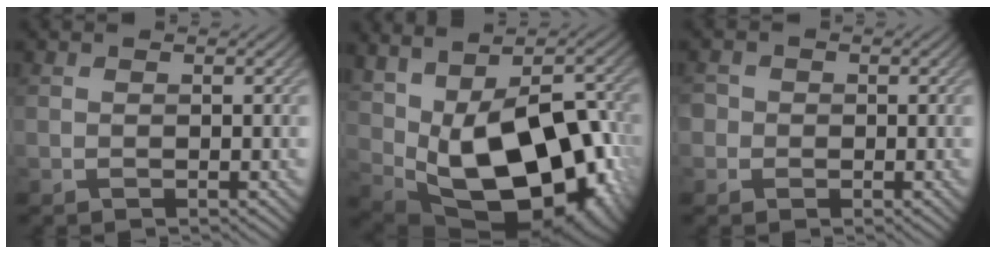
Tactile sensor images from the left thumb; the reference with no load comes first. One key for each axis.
{"total": 20.2, "fx": -1.0, "fy": 11.3, "fz": 16.7, "tx": -0.256, "ty": -0.024, "tz": 0.026}
{"total": 2.2, "fx": -0.1, "fy": 2.1, "fz": 0.3, "tx": -0.007, "ty": 0.005, "tz": -0.013}